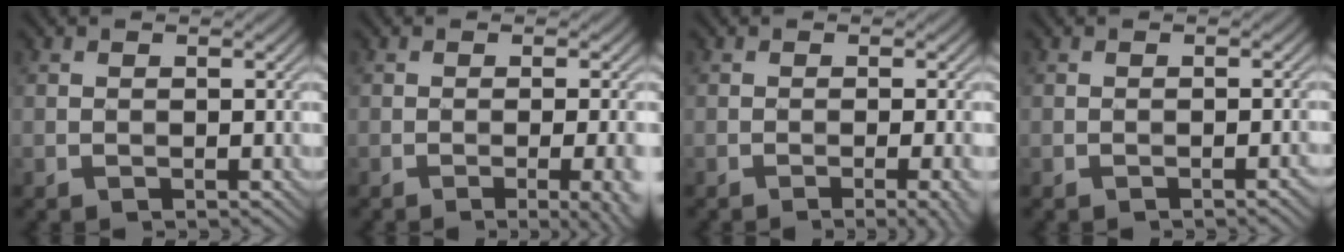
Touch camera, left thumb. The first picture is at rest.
{"total": 6.6, "force": [-1.9, 2.1, 6.0], "torque": [-0.062, 0.003, -0.018]}
{"total": 3.7, "force": [-1.5, 0.7, 3.3], "torque": [-0.040, 0.008, -0.025]}
{"total": 1.1, "force": [-0.6, 0.1, 0.9], "torque": [-0.011, 0.005, -0.012]}